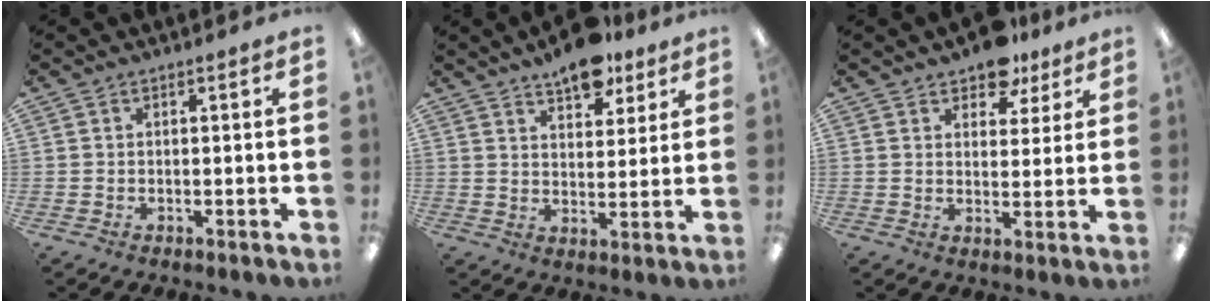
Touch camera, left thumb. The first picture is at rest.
{"total": 10.1, "force": [7.9, 4.3, 4.6], "torque": [-0.054, -0.043, 0.138]}
{"total": 7.7, "force": [6.2, 3.9, 2.4], "torque": [-0.020, -0.038, 0.110]}